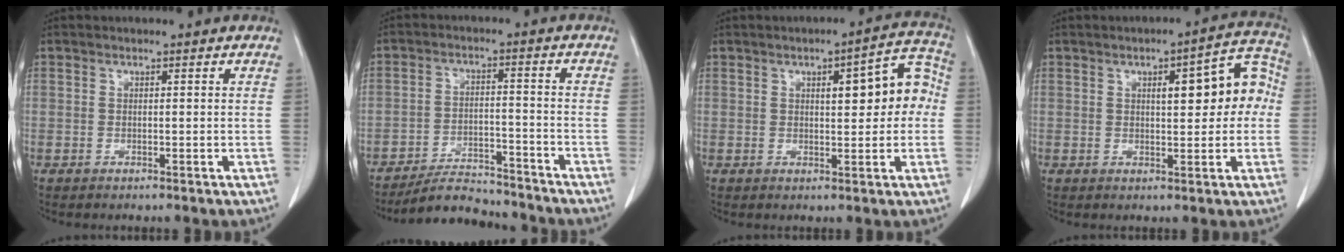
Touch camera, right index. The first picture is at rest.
{"total": 8.6, "force": [-8.3, 1.7, 1.4], "torque": [-0.019, 0.005, -0.137]}
{"total": 8.6, "force": [1.2, 2.8, 8.0], "torque": [-0.095, 0.034, 0.014]}
{"total": 9.2, "force": [1.3, 3.1, 8.6], "torque": [-0.102, 0.036, 0.015]}